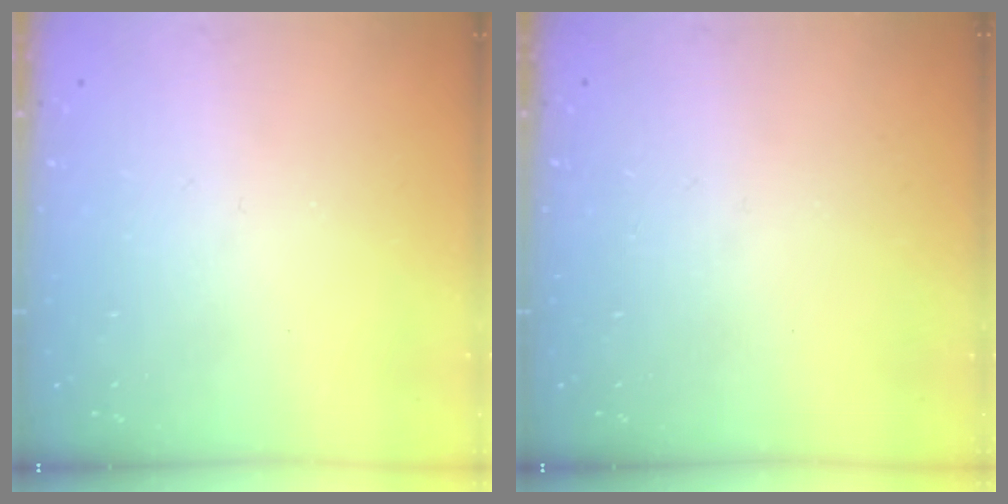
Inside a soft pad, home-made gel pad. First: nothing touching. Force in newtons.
{"total": 0.0}